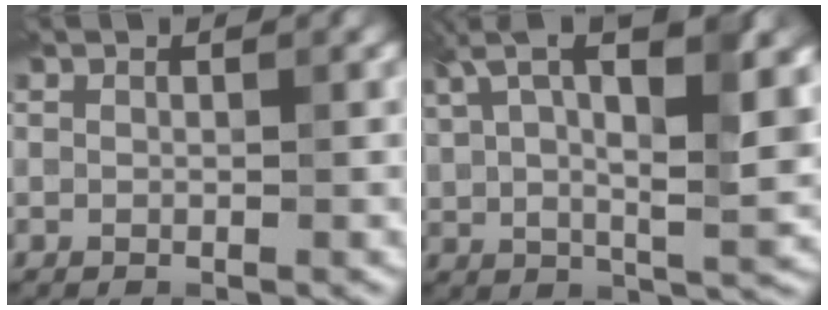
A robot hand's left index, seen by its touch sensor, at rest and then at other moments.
{"total": 12.0, "force": [5.4, 4.2, 9.9], "torque": [-0.174, 0.012, 0.089]}